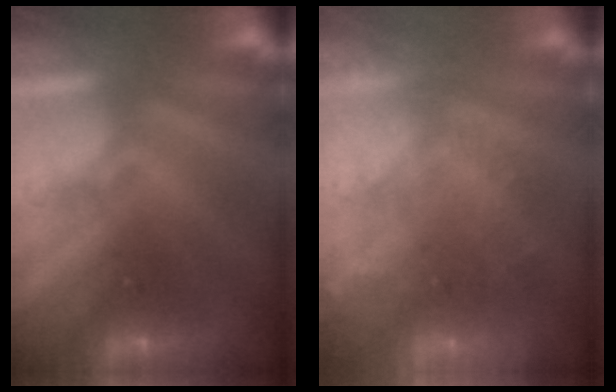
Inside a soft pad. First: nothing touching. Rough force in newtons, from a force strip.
{"total": 6.8}